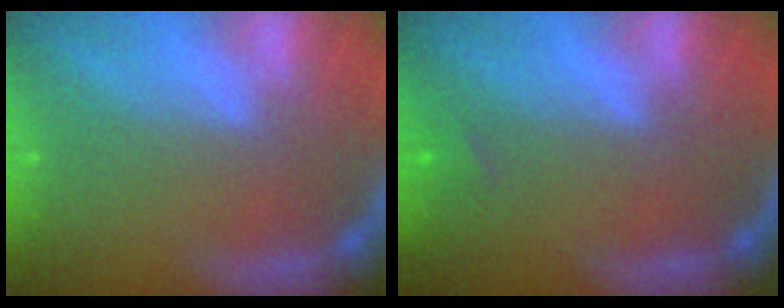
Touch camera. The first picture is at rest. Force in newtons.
{"total": 0.9}